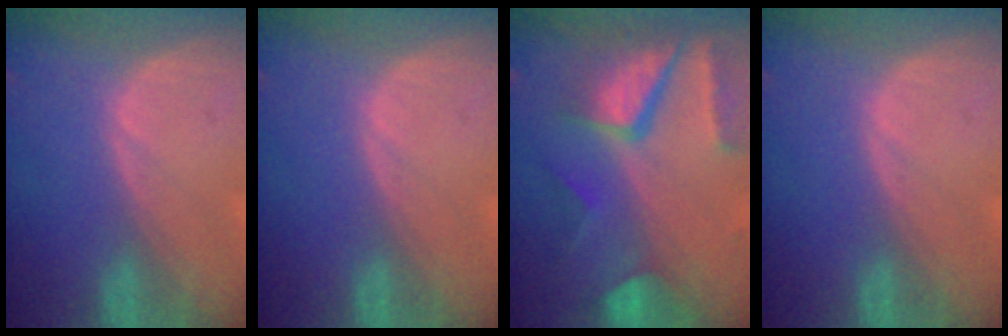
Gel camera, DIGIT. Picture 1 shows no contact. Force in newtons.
{"total": 0.0}
{"total": 10.5, "press": 8.7, "slide": 6.0}
{"total": 0.0}